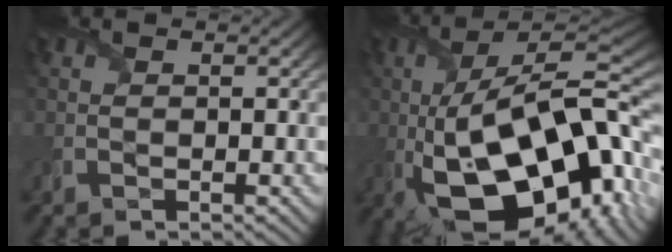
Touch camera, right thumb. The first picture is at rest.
{"total": 22.3, "force": [-4.4, 10.2, 19.3], "torque": [-0.315, -0.008, -0.078]}